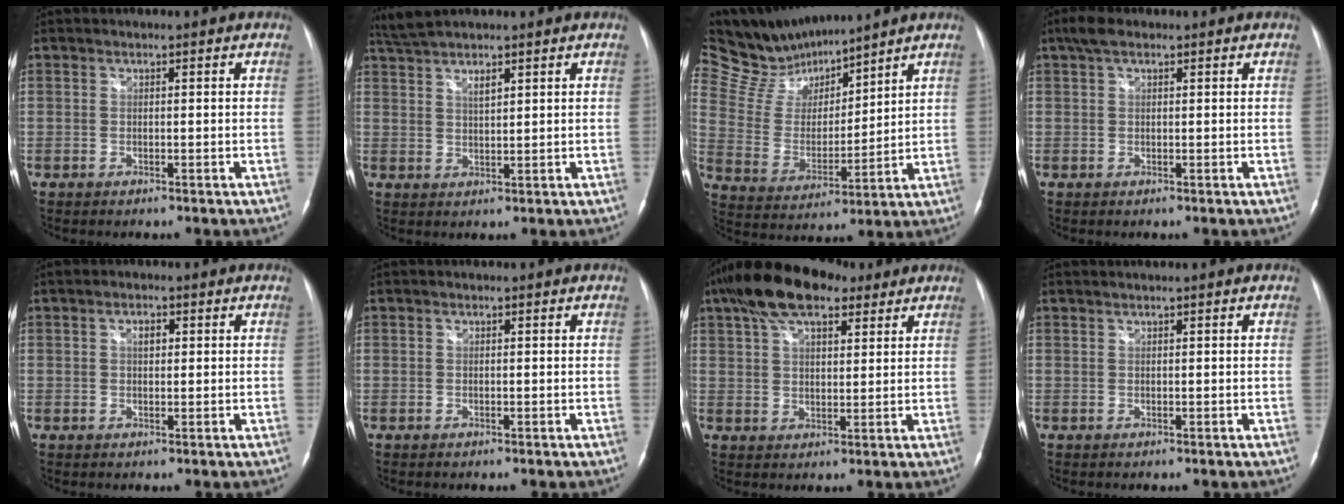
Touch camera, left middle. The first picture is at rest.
{"total": 5.5, "force": [4.3, 0.5, 3.4], "torque": [-0.080, 0.015, 0.086]}
{"total": 13.0, "force": [12.2, 2.4, 3.8], "torque": [-0.093, 0.010, 0.245]}
{"total": 3.0, "force": [2.0, 1.2, 1.9], "torque": [-0.045, 0.021, 0.038]}
{"total": 1.9, "force": [0.6, 1.0, 1.5], "torque": [-0.030, 0.002, 0.010]}
{"total": 0.0}
{"total": 12.6, "force": [8.4, 5.2, 7.8], "torque": [-0.153, 0.039, 0.150]}
{"total": 0.8, "force": [0.6, -0.2, 0.4], "torque": [-0.011, 0.009, 0.016]}